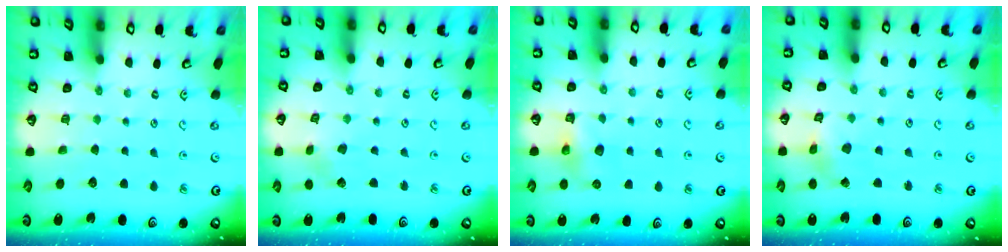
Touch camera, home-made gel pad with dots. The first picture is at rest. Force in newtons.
{"total": 1.9, "press": 1.9, "slide": 0.3}
{"total": 5.7, "press": 5.7, "slide": 0.7}
{"total": 2.7, "press": 2.6, "slide": 0.3}